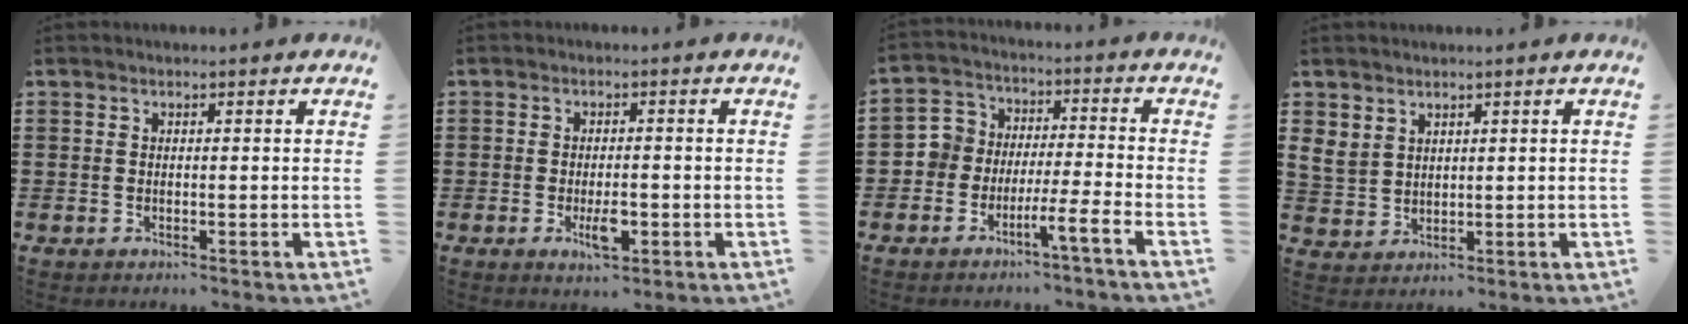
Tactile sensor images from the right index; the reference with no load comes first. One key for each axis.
{"total": 4.1, "fx": -1.2, "fy": 1.6, "fz": 3.5, "tx": -0.072, "ty": 0.001, "tz": -0.023}
{"total": 3.9, "fx": -3.6, "fy": 0.9, "fz": 1.1, "tx": -0.045, "ty": -0.009, "tz": -0.082}
{"total": 3.8, "fx": 2.3, "fy": 2.8, "fz": 1.0, "tx": -0.042, "ty": 0.008, "tz": 0.043}